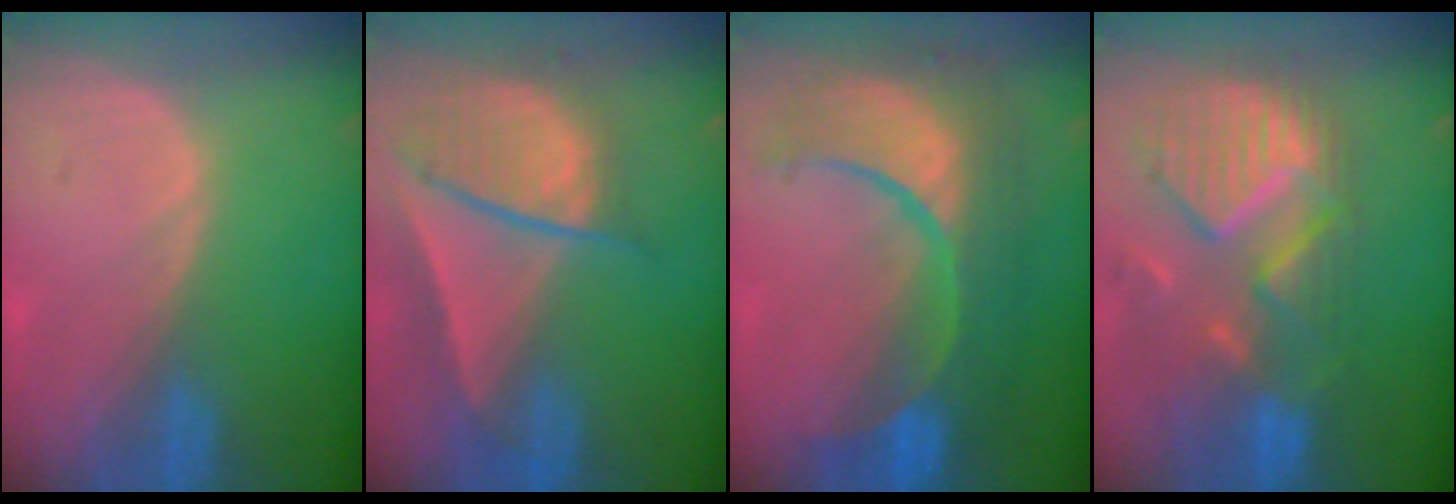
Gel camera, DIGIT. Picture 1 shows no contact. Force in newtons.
{"total": 9.4, "press": 8.1, "slide": 4.7}
{"total": 12.5, "press": 12.4, "slide": 1.4}
{"total": 11.8, "press": 10.4, "slide": 5.5}